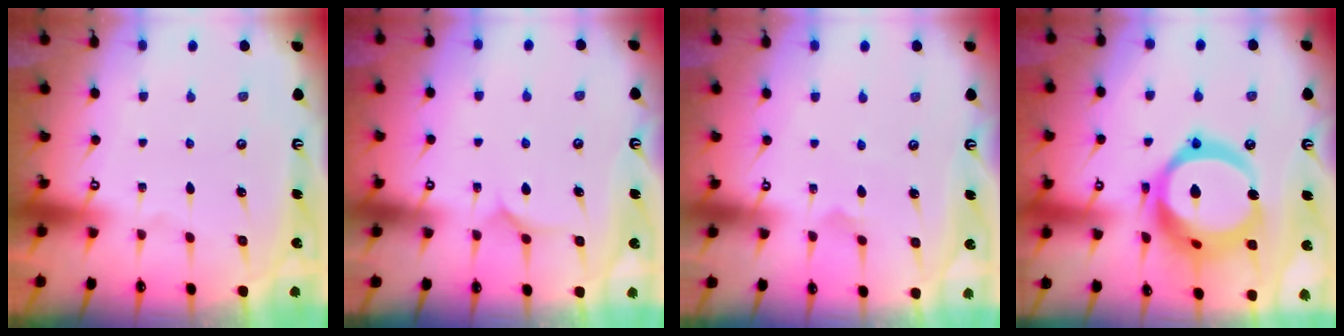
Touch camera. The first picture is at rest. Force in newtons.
{"total": 6.9, "press": 6.8, "slide": 0.6}
{"total": 4.8, "press": 4.8, "slide": 0.3}
{"total": 23.3, "press": 23.2, "slide": 2.7}